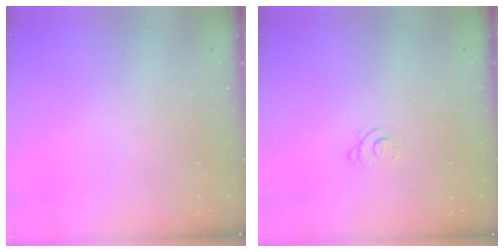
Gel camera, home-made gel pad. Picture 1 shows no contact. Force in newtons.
{"total": 2.6, "press": 2.6, "slide": 0.3}